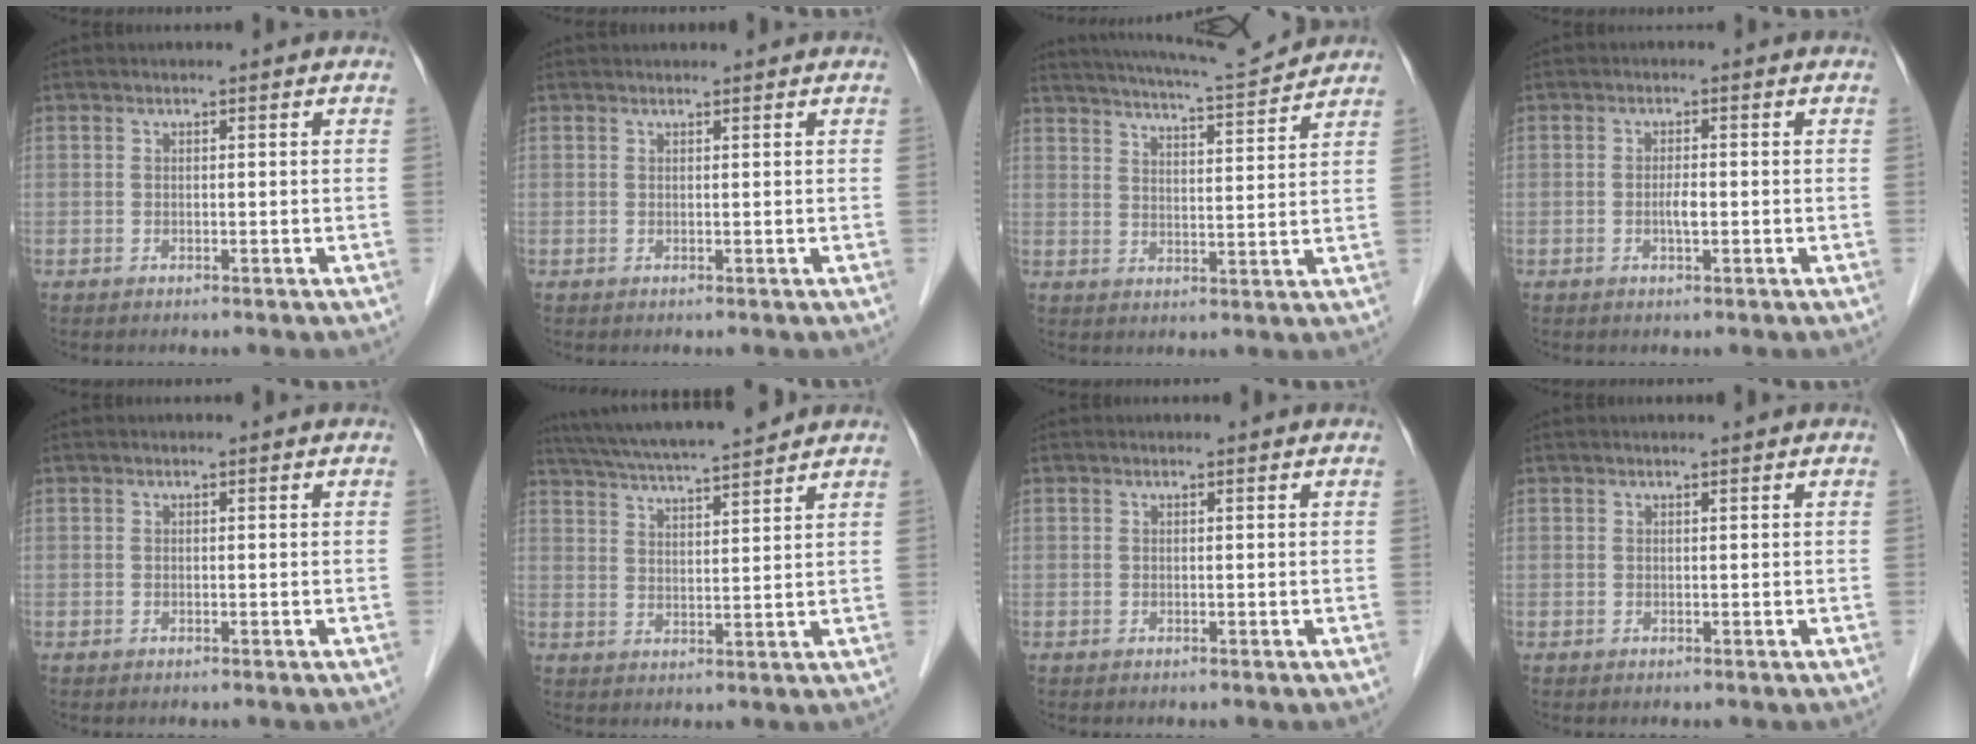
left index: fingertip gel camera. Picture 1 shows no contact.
{"total": 1.9, "force": [1.8, 0.1, 0.5], "torque": [-0.007, 0.024, 0.027]}
{"total": 11.6, "force": [11.1, -0.2, 3.5], "torque": [-0.064, 0.003, 0.159]}
{"total": 1.8, "force": [-0.5, 0.3, 1.7], "torque": [-0.033, -0.001, -0.009]}
{"total": 0.0}
{"total": 13.2, "force": [11.8, 0.2, 5.9], "torque": [-0.109, 0.022, 0.185]}
{"total": 0.0}
{"total": 0.8, "force": [0.7, -0.1, 0.4], "torque": [-0.006, 0.005, 0.013]}